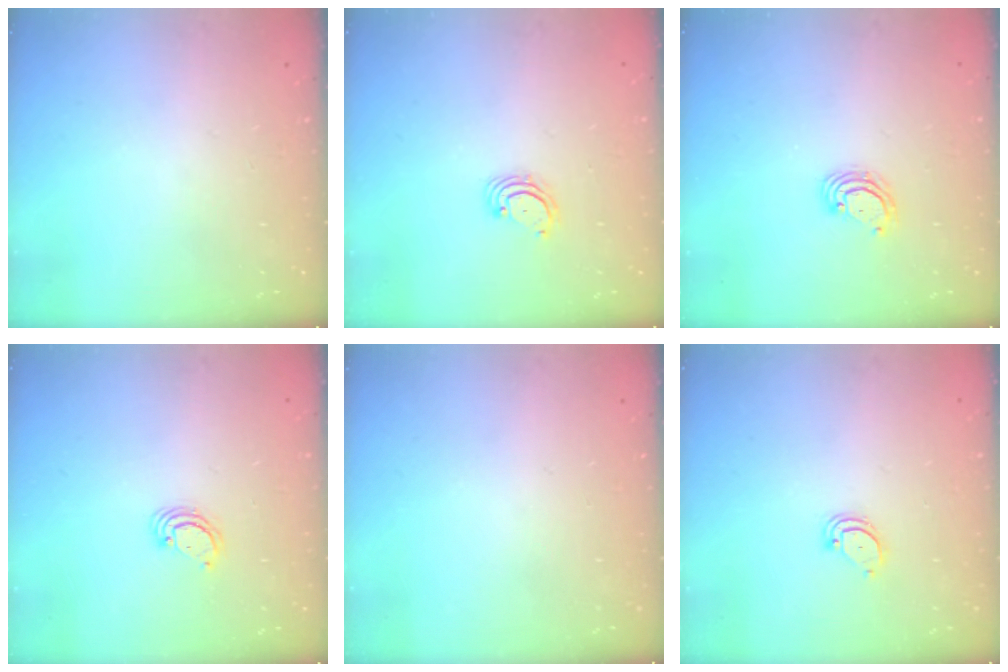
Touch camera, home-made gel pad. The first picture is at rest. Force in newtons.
{"total": 2.6, "press": 2.6, "slide": 0.3}
{"total": 3.9, "press": 3.8, "slide": 0.4}
{"total": 2.7, "press": 2.7, "slide": 0.2}
{"total": 0.0}
{"total": 2.9, "press": 2.9, "slide": 0.2}